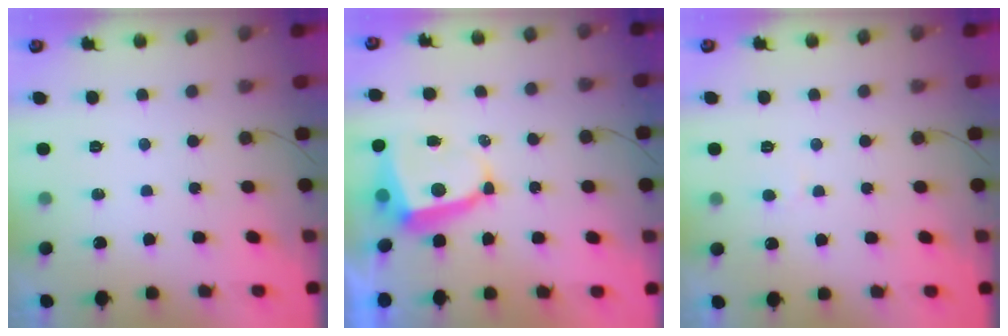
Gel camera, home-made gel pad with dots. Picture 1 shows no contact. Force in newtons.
{"total": 6.3, "press": 6.3, "slide": 0.6}
{"total": 2.7, "press": 2.7, "slide": 0.2}